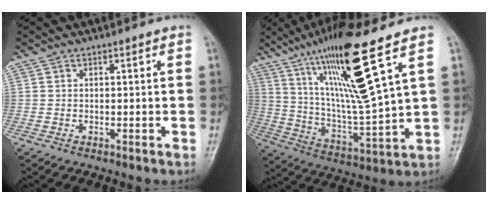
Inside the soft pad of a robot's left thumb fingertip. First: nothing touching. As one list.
[{"total": 19.7, "force": [10.5, 1.6, 16.6], "torque": [-0.296, -0.054, 0.192]}]